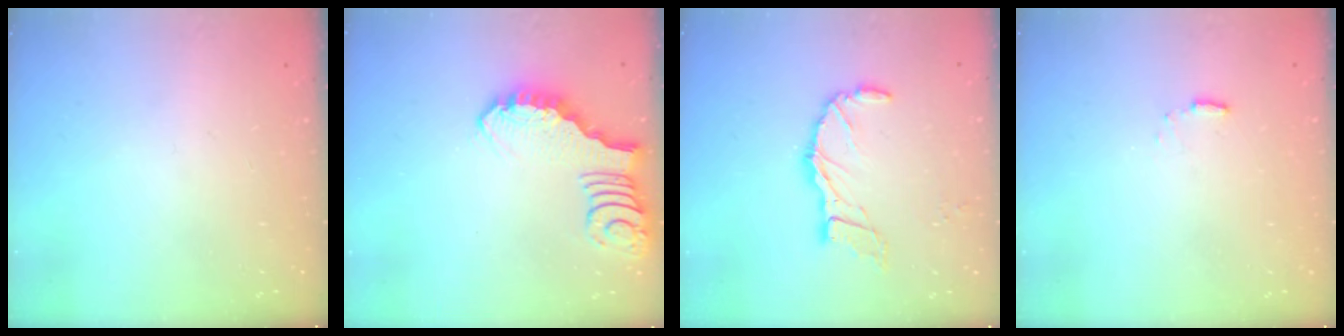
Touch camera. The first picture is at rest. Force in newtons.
{"total": 2.4, "press": 2.4, "slide": 0.3}
{"total": 10.4, "press": 10.3, "slide": 0.9}
{"total": 2.9, "press": 2.9, "slide": 0.5}